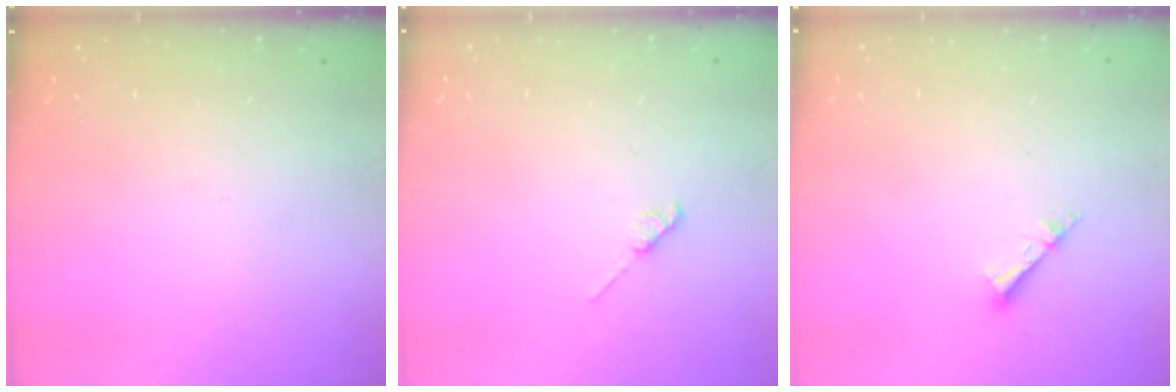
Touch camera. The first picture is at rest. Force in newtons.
{"total": 2.0, "press": 1.9, "slide": 0.3}
{"total": 2.5, "press": 2.5, "slide": 0.1}